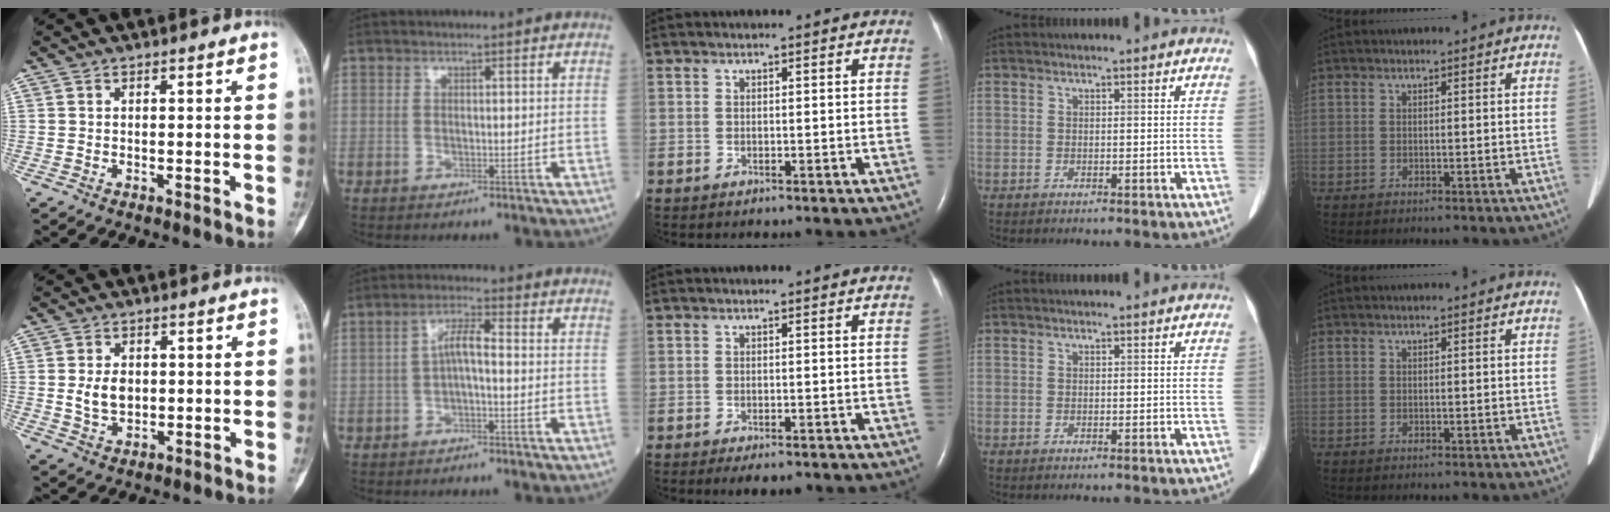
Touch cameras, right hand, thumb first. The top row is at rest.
{"thumb": {"total": 5.3, "force": [0.2, 3.8, 3.8], "torque": [-0.059, -0.004, 0.010]}, "index": {"total": 4.0, "force": [-0.5, 0.9, 3.9], "torque": [-0.070, 0.014, -0.010]}, "middle": {"total": 3.2, "force": [-2.4, 1.0, 1.9], "torque": [-0.023, -0.006, -0.030]}}